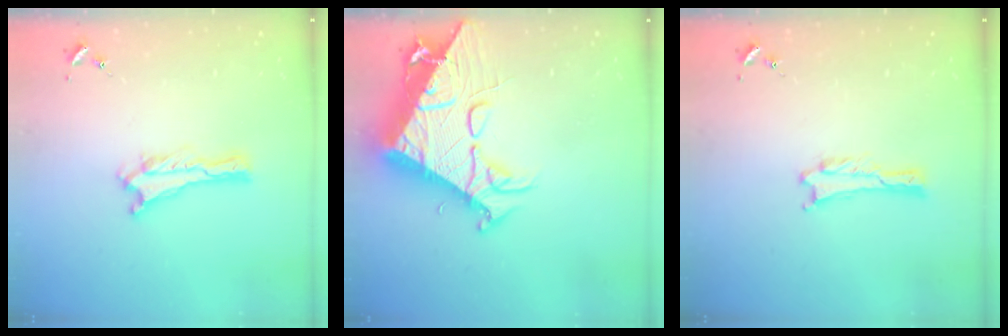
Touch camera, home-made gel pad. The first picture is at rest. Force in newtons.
{"total": 15.2, "press": 15.0, "slide": 1.9}
{"total": 0.6, "press": 0.6, "slide": 0.1}